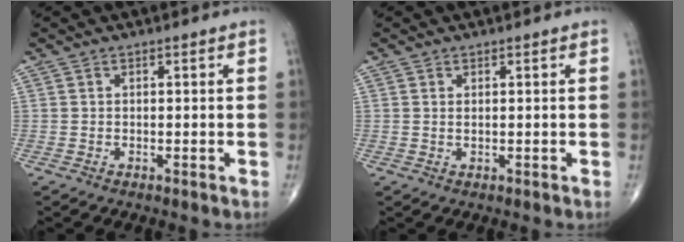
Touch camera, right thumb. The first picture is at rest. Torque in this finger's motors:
{"motor_torque": [-0.31, 0.21, -0.23, -0.11, 0.04]}